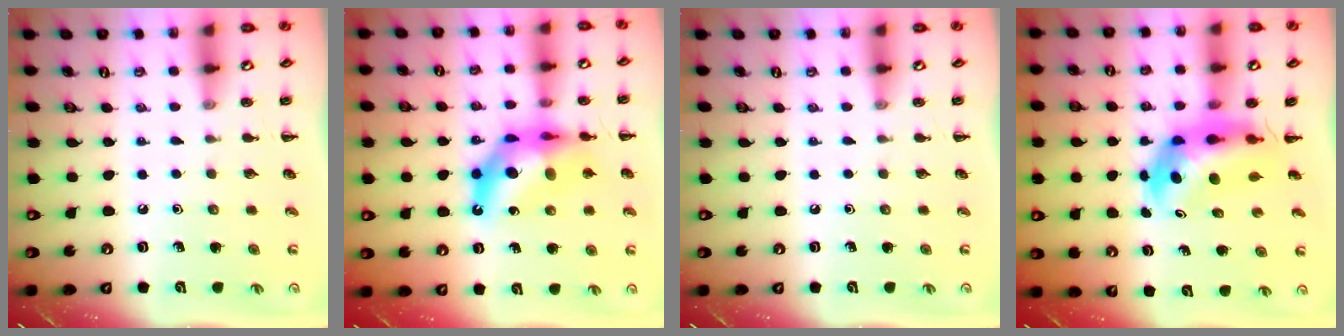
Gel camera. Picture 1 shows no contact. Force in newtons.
{"total": 14.2, "press": 13.6, "slide": 3.9}
{"total": 0.0}
{"total": 6.8, "press": 6.4, "slide": 2.1}